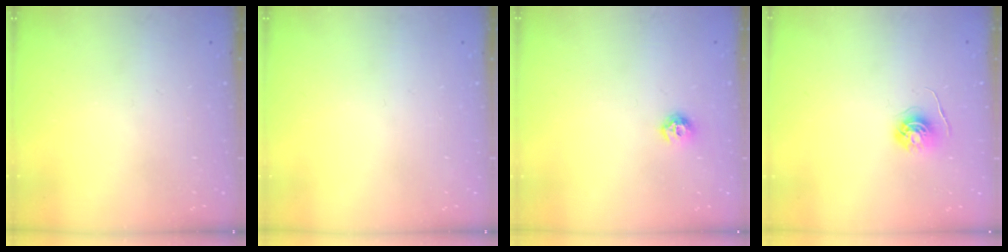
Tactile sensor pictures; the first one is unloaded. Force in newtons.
{"total": 0.0}
{"total": 7.2, "press": 7.1, "slide": 1.0}
{"total": 5.3, "press": 5.3, "slide": 0.5}